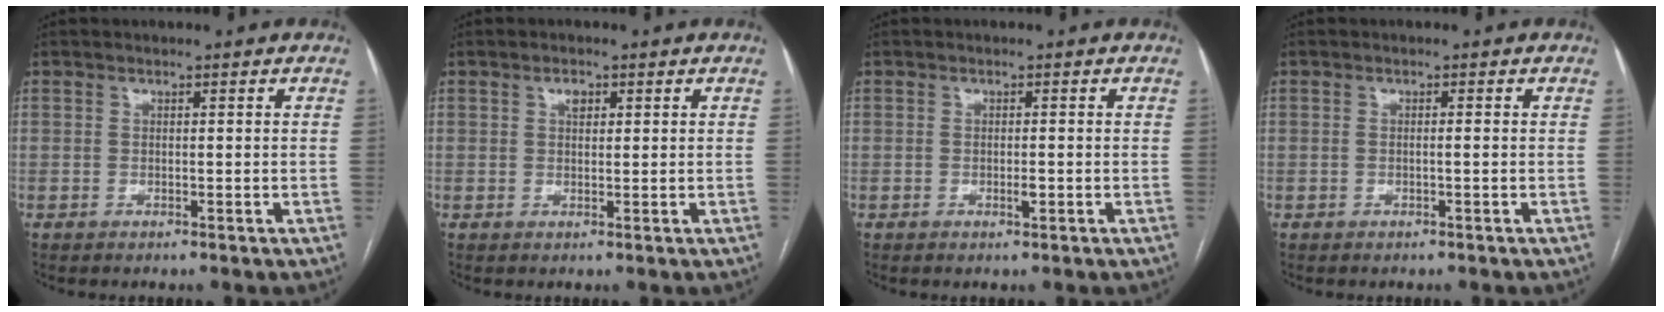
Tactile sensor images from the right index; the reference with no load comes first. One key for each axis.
{"total": 1.7, "fx": 0.7, "fy": 1.0, "fz": 1.2, "tx": -0.020, "ty": 0.003, "tz": 0.012}
{"total": 1.3, "fx": -0.4, "fy": 0.3, "fz": 1.2, "tx": -0.021, "ty": -0.001, "tz": -0.006}
{"total": 0.7, "fx": -0.2, "fy": 0.0, "fz": 0.7, "tx": -0.012, "ty": 0.001, "tz": -0.002}